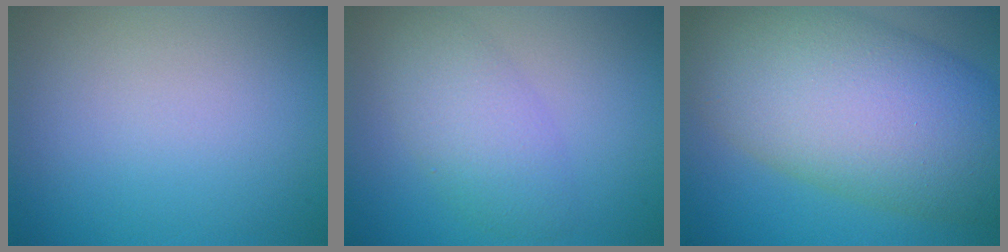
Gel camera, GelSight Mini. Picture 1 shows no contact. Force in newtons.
{"total": 4.1, "press": 4.1, "slide": 0.3}
{"total": 14.3, "press": 14.3, "slide": 0.5}